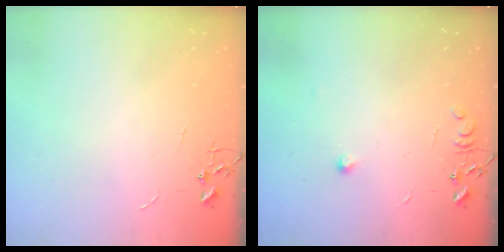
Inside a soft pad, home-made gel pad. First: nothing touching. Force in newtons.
{"total": 7.8, "press": 7.8, "slide": 0.5}